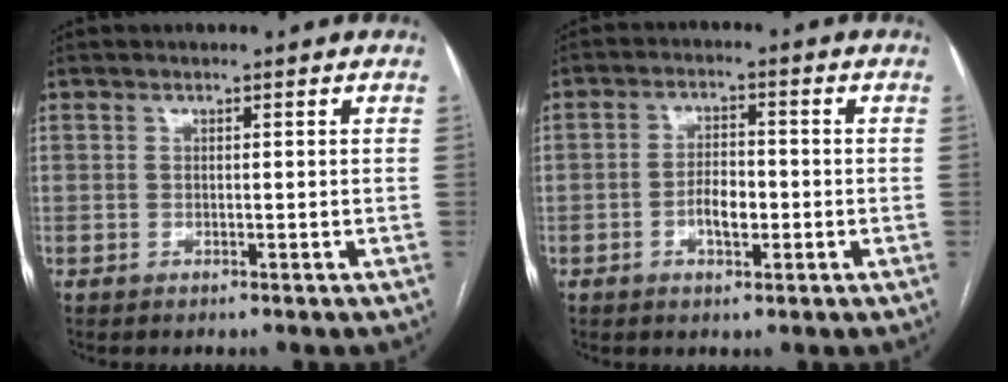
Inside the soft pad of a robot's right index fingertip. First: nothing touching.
{"total": 4.3, "force": [-1.3, 1.9, 3.6], "torque": [-0.067, 0.006, -0.023]}